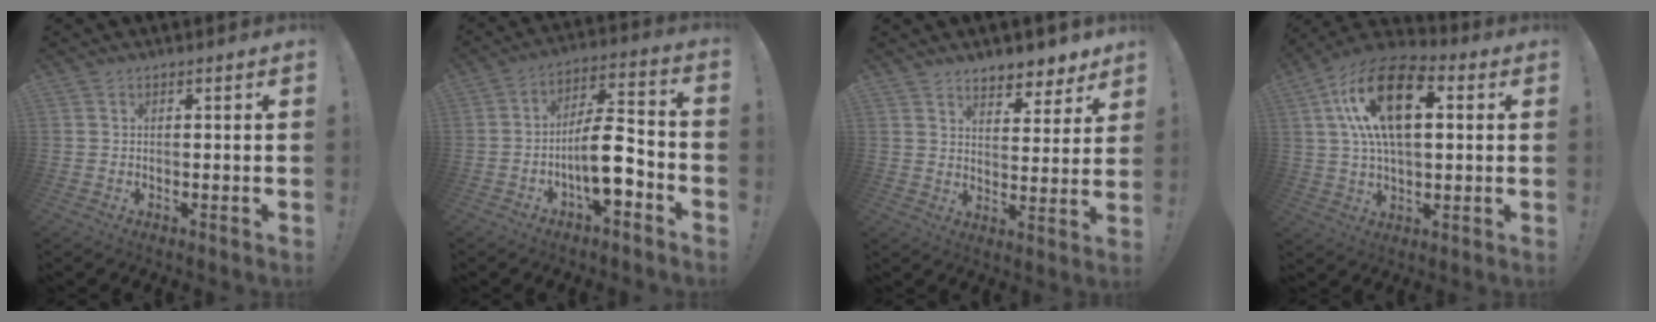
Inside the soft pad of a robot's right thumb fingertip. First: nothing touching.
{"total": 14.0, "force": [-4.4, 4.7, 12.4], "torque": [-0.217, 0.019, -0.072]}
{"total": 7.4, "force": [6.5, 3.1, 1.9], "torque": [-0.012, -0.058, 0.118]}
{"total": 19.8, "force": [5.3, 10.7, 15.8], "torque": [-0.278, -0.001, 0.083]}